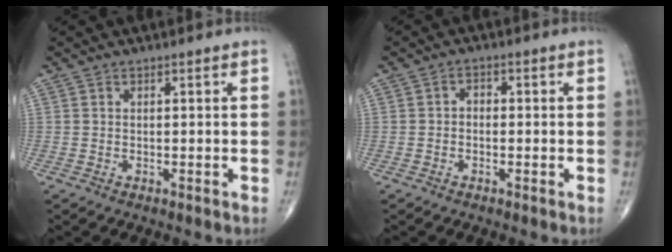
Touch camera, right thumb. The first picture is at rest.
{"total": 1.8, "force": [-0.4, 1.3, 1.1], "torque": [-0.006, 0.010, -0.013]}